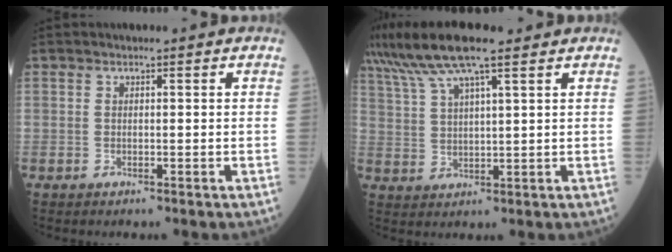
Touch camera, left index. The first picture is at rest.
{"total": 10.7, "force": [8.0, 1.0, 7.0], "torque": [-0.136, 0.033, 0.144]}